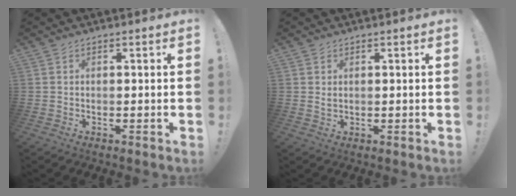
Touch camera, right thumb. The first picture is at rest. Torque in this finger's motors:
{"motor_torque": [-0.22, 0.03, -0.10, 0.45, -0.07]}